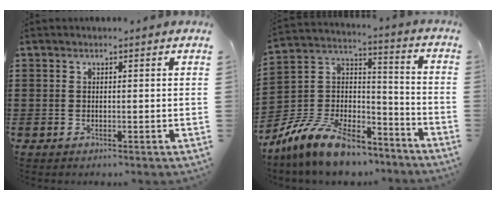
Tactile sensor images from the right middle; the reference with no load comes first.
{"total": 12.0, "force": [-9.9, 3.9, 5.5], "torque": [-0.125, 0.026, -0.197]}